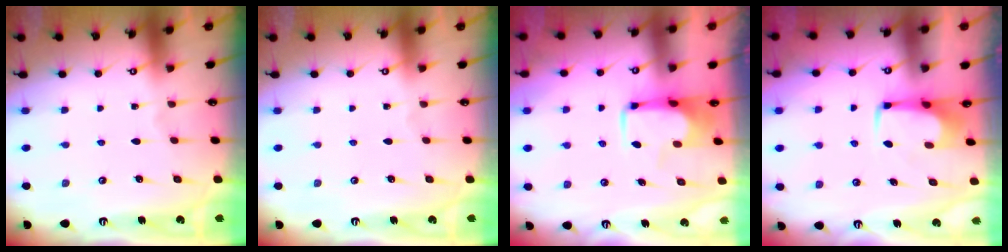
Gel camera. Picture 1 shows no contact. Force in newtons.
{"total": 0.0}
{"total": 2.2, "press": 2.1, "slide": 0.8}
{"total": 1.8, "press": 1.6, "slide": 0.6}